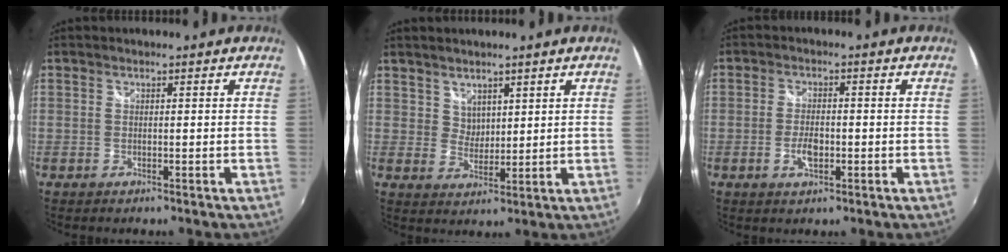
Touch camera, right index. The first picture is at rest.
{"total": 3.6, "force": [2.6, 2.4, 0.6], "torque": [0.000, 0.004, 0.050]}
{"total": 4.0, "force": [-1.3, 2.0, 3.2], "torque": [-0.065, -0.002, -0.023]}